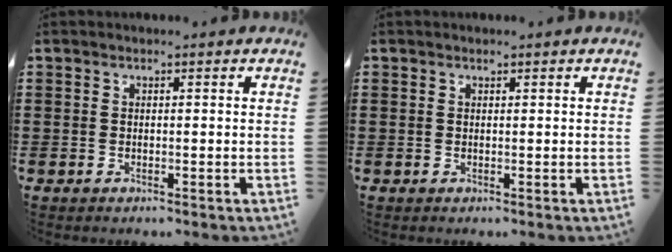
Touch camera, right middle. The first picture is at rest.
{"total": 0.0}